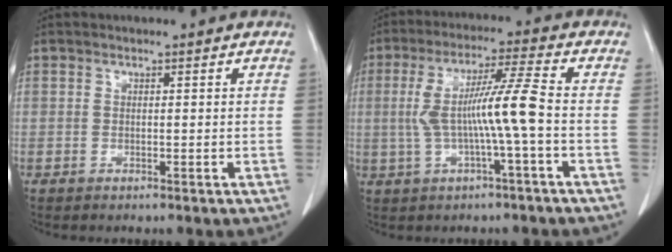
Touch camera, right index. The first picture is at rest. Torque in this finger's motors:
{"motor_torque": [1.23, -0.23, 0.68, 0.21]}